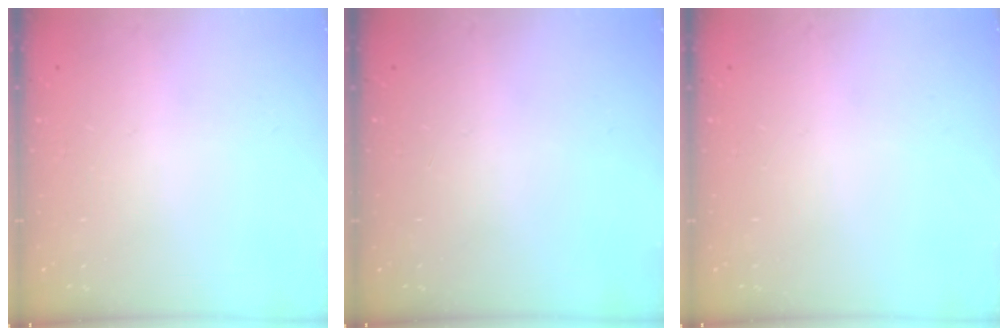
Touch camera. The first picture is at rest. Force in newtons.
{"total": 0.0}
{"total": 0.0}